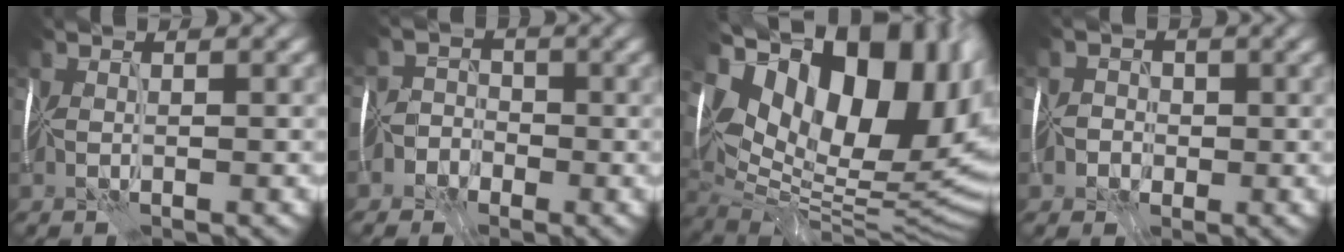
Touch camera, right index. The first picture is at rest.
{"total": 3.8, "force": [-3.1, 2.1, 0.0], "torque": [0.037, 0.001, -0.063]}
{"total": 18.2, "force": [7.6, 9.3, 13.7], "torque": [-0.204, 0.040, 0.140]}
{"total": 2.1, "force": [-1.4, 1.6, -0.1], "torque": [0.033, 0.006, -0.036]}